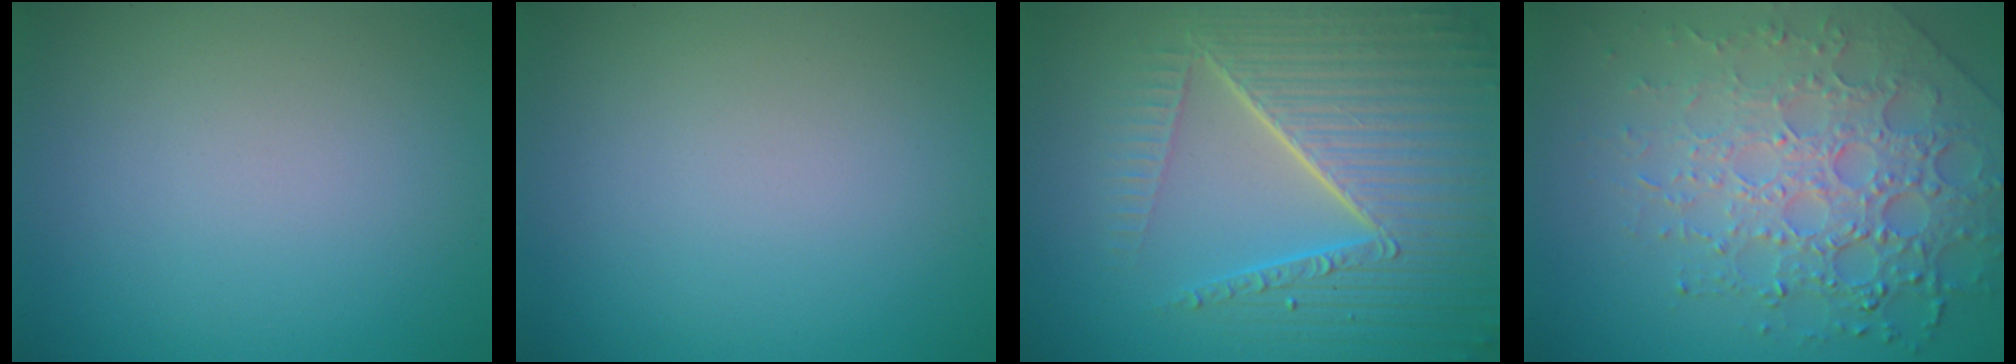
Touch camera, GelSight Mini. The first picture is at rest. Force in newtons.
{"total": 0.0}
{"total": 9.3, "press": 6.1, "slide": 6.9}
{"total": 8.0, "press": 5.6, "slide": 5.8}